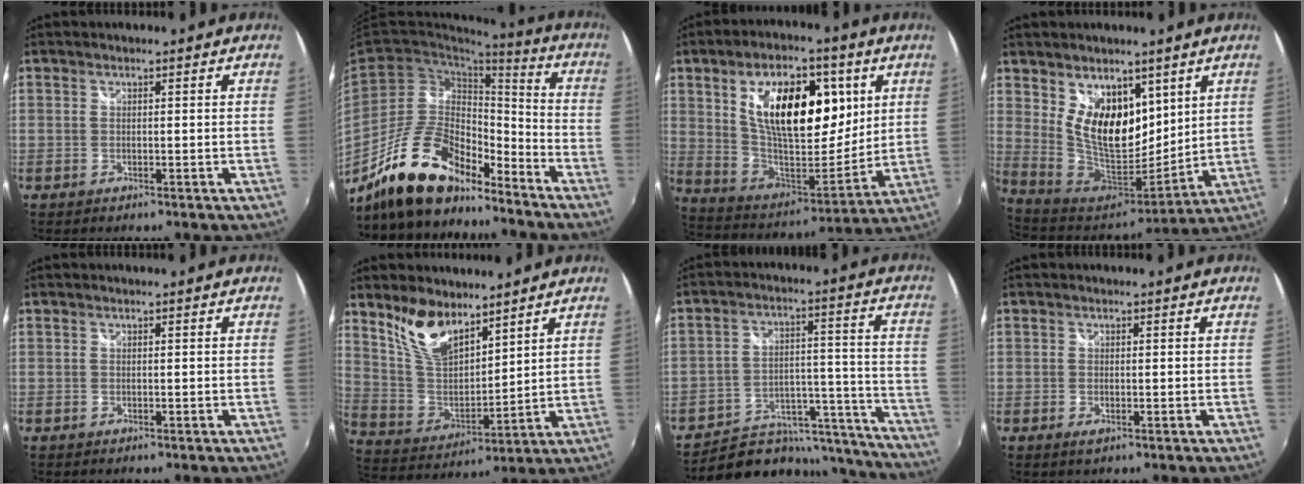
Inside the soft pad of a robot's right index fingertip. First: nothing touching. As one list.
[{"total": 17.9, "force": [-13.9, 6.7, 9.1], "torque": [-0.181, 0.013, -0.242]}, {"total": 22.1, "force": [7.3, 11.1, 17.7], "torque": [-0.301, 0.004, 0.133]}, {"total": 15.4, "force": [6.0, 9.0, 10.9], "torque": [-0.196, -0.013, 0.126]}, {"total": 0.0}, {"total": 12.4, "force": [8.7, 5.5, 6.8], "torque": [-0.135, 0.004, 0.179]}, {"total": 20.1, "force": [-16.4, 9.7, 6.3], "torque": [-0.100, 0.057, -0.199]}, {"total": 0.9, "force": [-0.3, 0.5, 0.7], "torque": [-0.014, -0.001, -0.005]}]